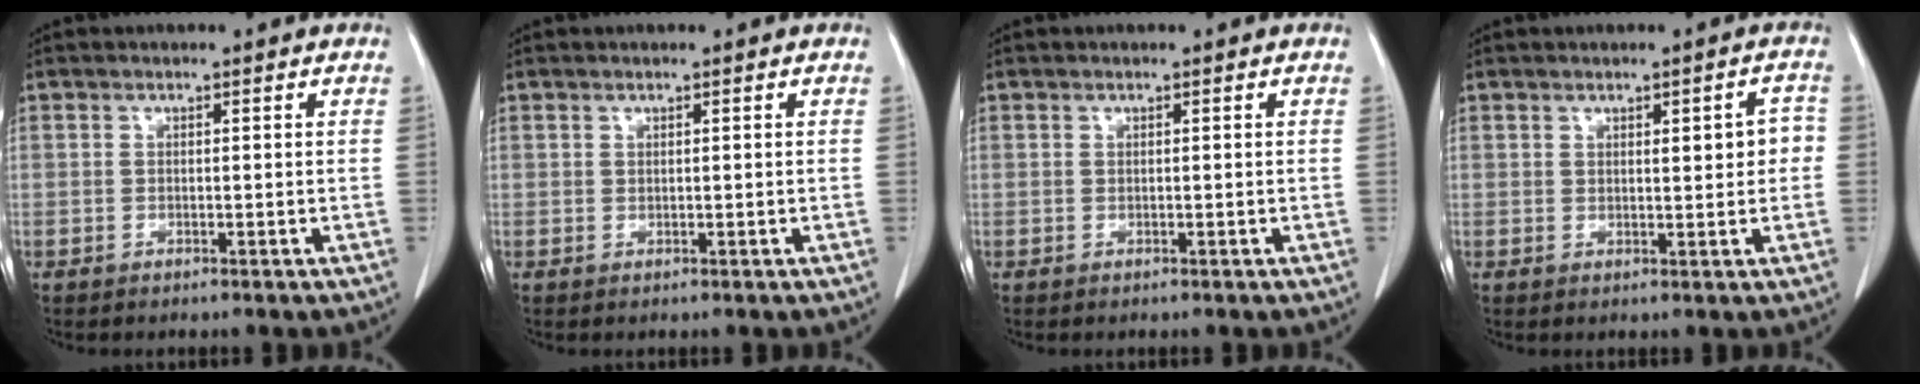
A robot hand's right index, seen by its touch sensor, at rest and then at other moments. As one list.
[{"total": 0.0}, {"total": 0.0}, {"total": 3.6, "force": [0.5, 1.3, 3.3], "torque": [-0.037, 0.011, 0.007]}]